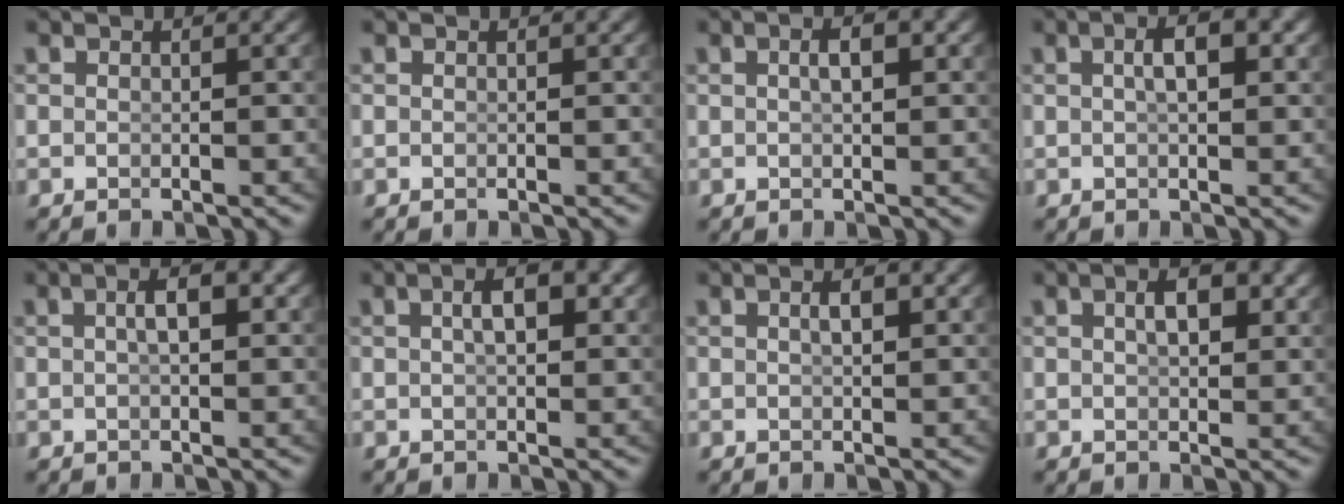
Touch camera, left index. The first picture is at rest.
{"total": 0.0}
{"total": 1.6, "force": [0.1, 0.3, 1.6], "torque": [-0.016, -0.001, 0.005]}
{"total": 2.7, "force": [0.4, 0.6, 2.6], "torque": [-0.031, 0.003, 0.008]}
{"total": 2.3, "force": [0.2, 0.4, 2.3], "torque": [-0.027, 0.002, 0.005]}
{"total": 2.7, "force": [0.5, 0.8, 2.5], "torque": [-0.027, 0.002, 0.008]}
{"total": 1.3, "force": [0.1, 0.1, 1.3], "torque": [-0.012, -0.003, 0.006]}
{"total": 2.5, "force": [0.6, 0.7, 2.3], "torque": [-0.025, -0.003, 0.015]}